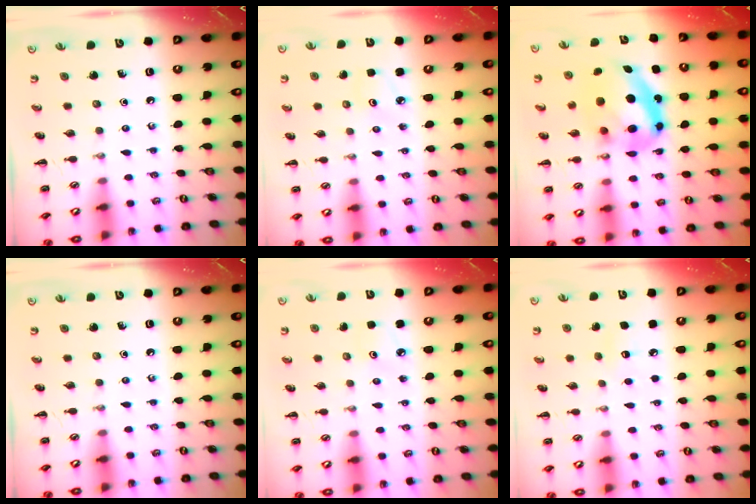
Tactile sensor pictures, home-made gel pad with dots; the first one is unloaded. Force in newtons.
{"total": 2.2, "press": 2.2, "slide": 0.5}
{"total": 13.6, "press": 13.2, "slide": 2.9}
{"total": 0.0}
{"total": 3.2, "press": 3.1, "slide": 0.9}
{"total": 6.0, "press": 5.8, "slide": 1.4}